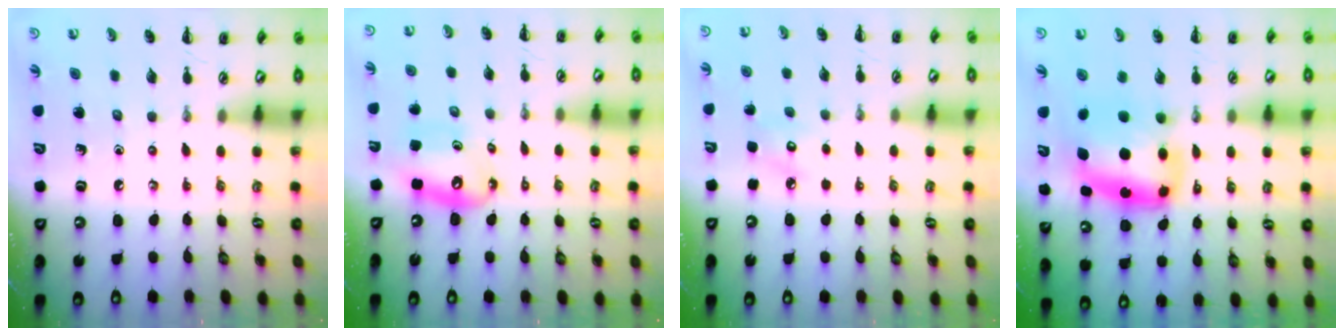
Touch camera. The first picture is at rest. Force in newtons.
{"total": 11.4, "press": 11.0, "slide": 3.0}
{"total": 3.8, "press": 3.7, "slide": 0.9}
{"total": 8.9, "press": 8.6, "slide": 2.5}